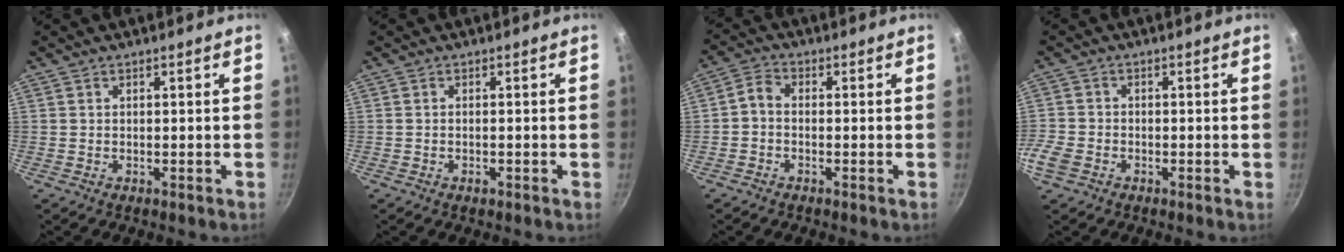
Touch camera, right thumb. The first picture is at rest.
{"total": 0.9, "force": [-0.5, 0.3, 0.6], "torque": [-0.012, 0.003, -0.009]}
{"total": 2.9, "force": [-1.0, 2.0, 1.8], "torque": [-0.045, 0.019, -0.032]}
{"total": 4.9, "force": [-2.5, 3.4, 2.6], "torque": [-0.062, 0.008, -0.056]}